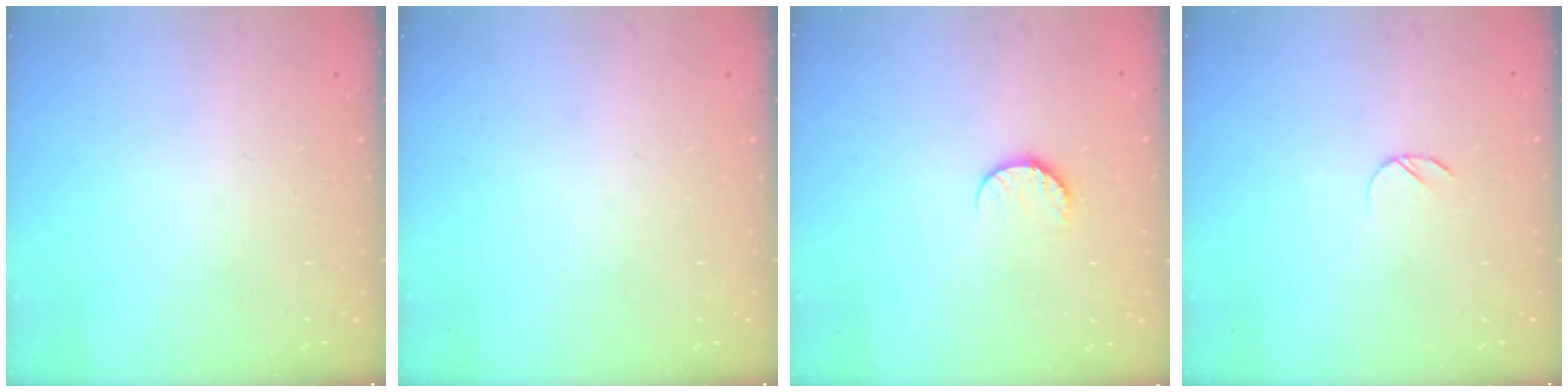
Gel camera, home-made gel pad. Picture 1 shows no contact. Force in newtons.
{"total": 0.0}
{"total": 7.8, "press": 7.7, "slide": 0.7}
{"total": 3.2, "press": 3.2, "slide": 0.3}